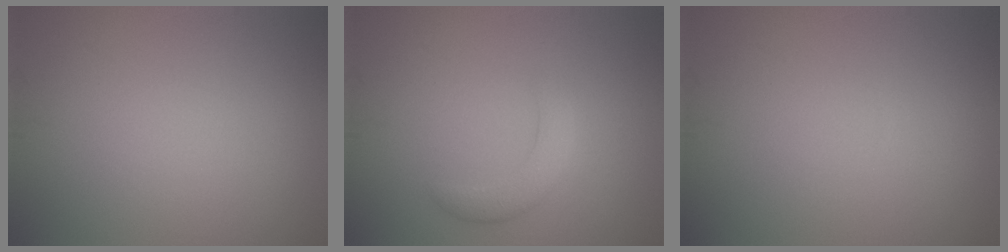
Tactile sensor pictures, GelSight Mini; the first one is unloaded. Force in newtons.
{"total": 2.5, "press": 2.5, "slide": 0.1}
{"total": 0.0}